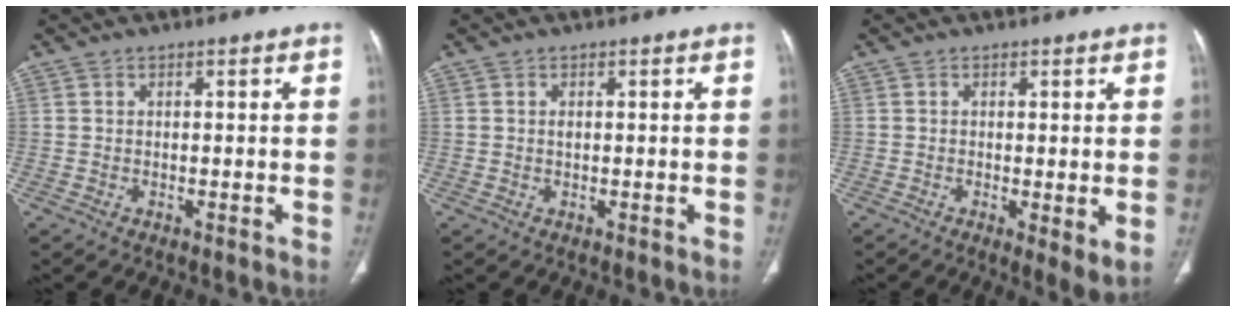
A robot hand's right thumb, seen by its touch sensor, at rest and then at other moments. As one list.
[{"total": 0.6, "force": [0.2, 0.4, 0.4], "torque": [-0.007, 0.001, 0.003]}, {"total": 3.9, "force": [-0.3, 1.2, 3.7], "torque": [-0.064, -0.016, -0.008]}]